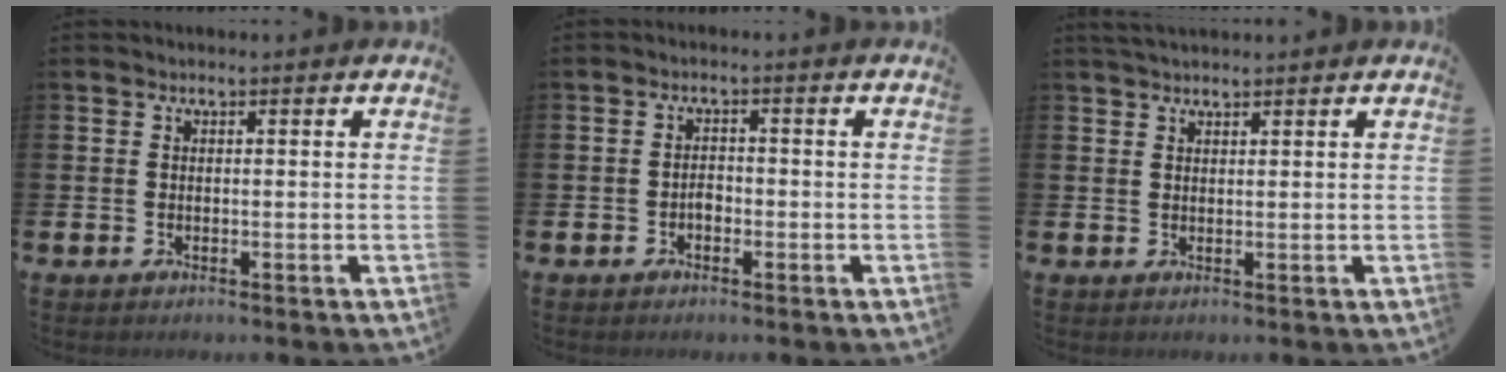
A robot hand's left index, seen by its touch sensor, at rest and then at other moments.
{"total": 1.5, "force": [-0.7, 1.0, 0.9], "torque": [-0.013, 0.001, -0.016]}
{"total": 1.8, "force": [1.7, 0.4, 0.4], "torque": [-0.001, 0.000, 0.029]}